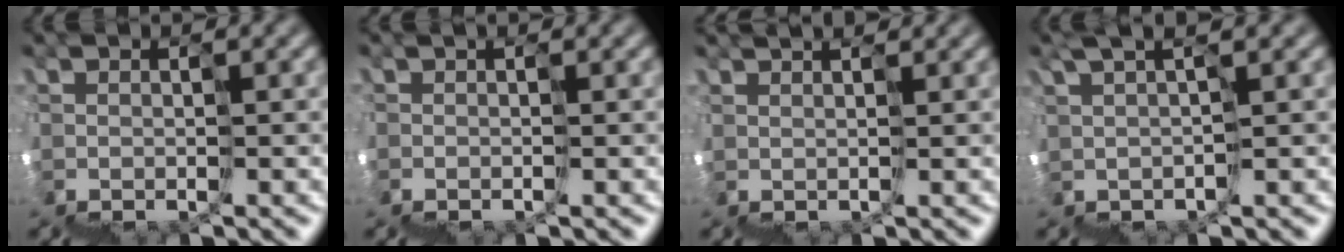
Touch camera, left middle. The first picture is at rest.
{"total": 1.0, "force": [-0.1, 0.5, 0.9], "torque": [-0.011, -0.005, -0.001]}
{"total": 2.6, "force": [2.5, 0.5, 0.6], "torque": [-0.002, 0.020, 0.044]}
{"total": 2.2, "force": [2.1, -0.3, 0.5], "torque": [-0.027, 0.014, 0.034]}